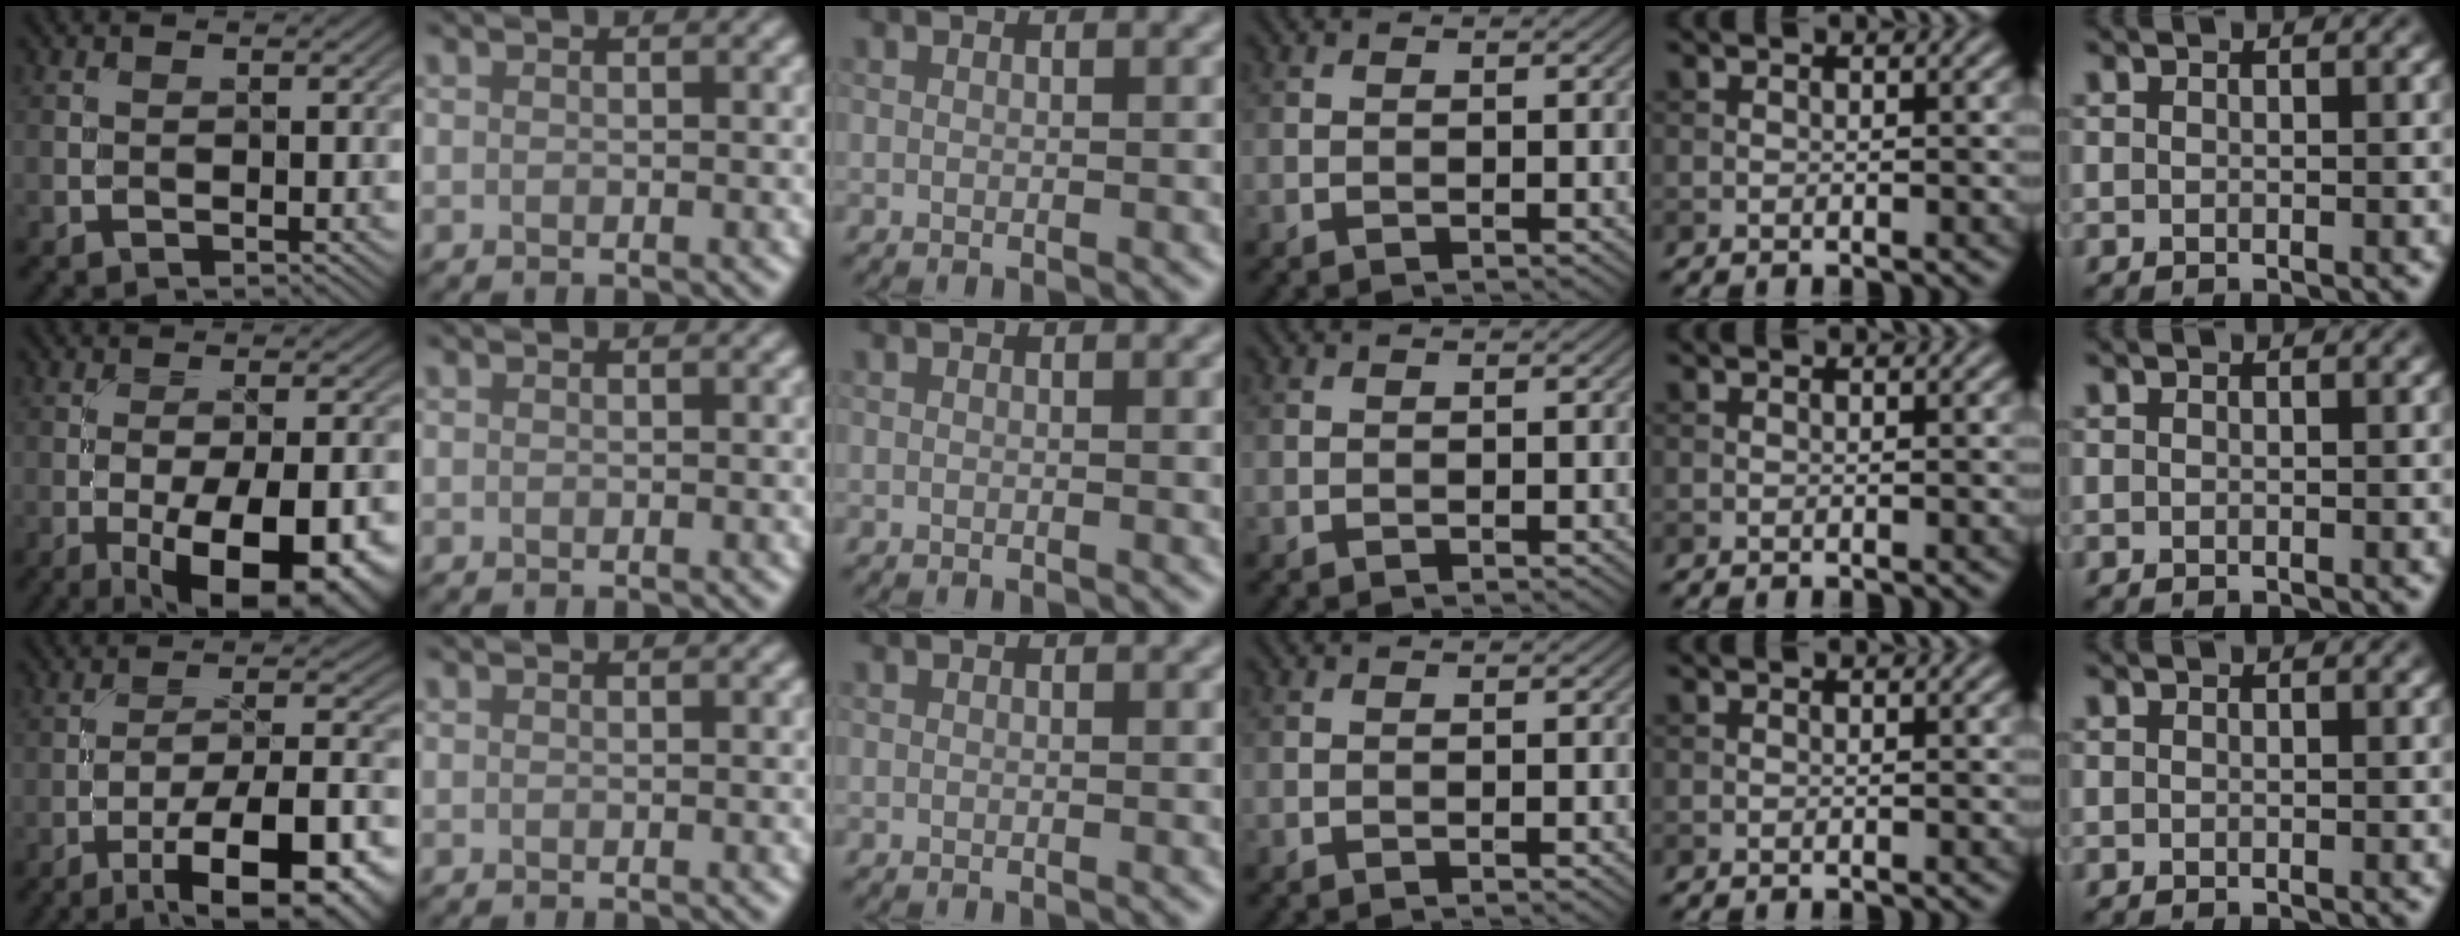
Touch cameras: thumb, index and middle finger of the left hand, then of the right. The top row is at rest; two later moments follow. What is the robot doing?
{"motion": "screw", "object": "medicine bottle"}